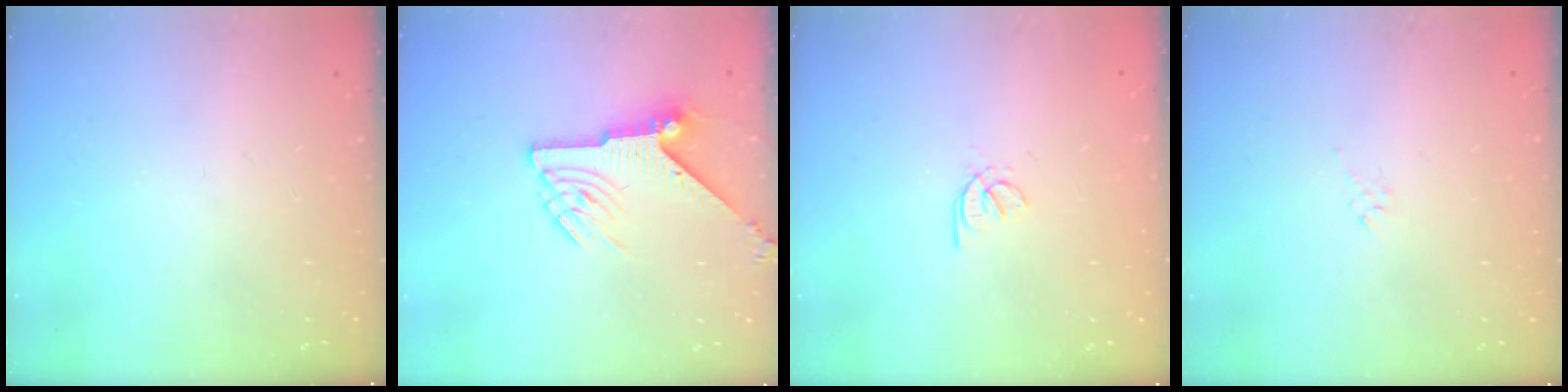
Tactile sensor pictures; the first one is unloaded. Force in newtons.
{"total": 9.6, "press": 9.6, "slide": 0.4}
{"total": 1.7, "press": 1.7, "slide": 0.3}
{"total": 2.8, "press": 2.7, "slide": 0.6}